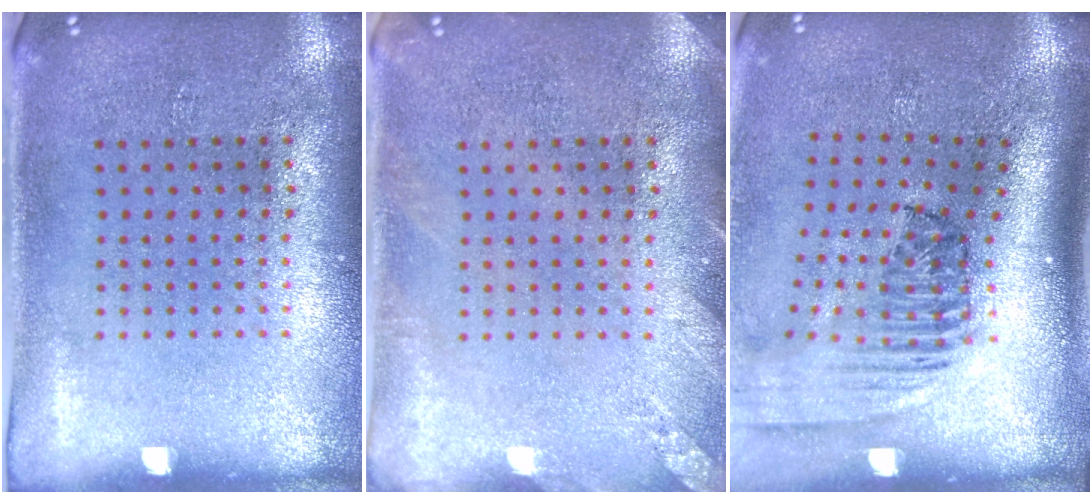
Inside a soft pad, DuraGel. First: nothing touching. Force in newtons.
{"total": 1.6, "press": 1.6, "slide": 0.2}
{"total": 2.4, "press": 1.5, "slide": 1.8}